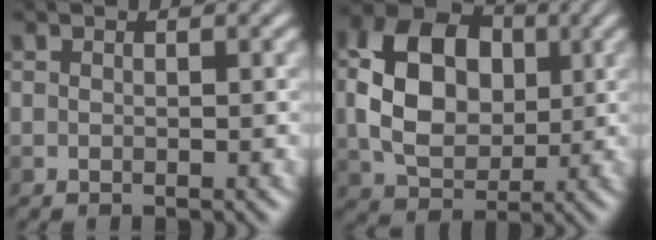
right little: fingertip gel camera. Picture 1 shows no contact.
{"total": 8.9, "force": [0.0, 6.3, 6.3], "torque": [-0.124, 0.003, -0.008]}